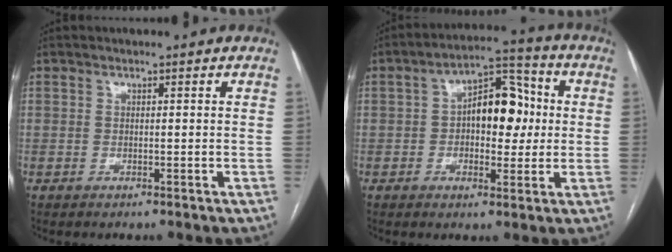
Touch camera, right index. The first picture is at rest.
{"total": 10.1, "force": [0.6, 5.2, 8.6], "torque": [-0.129, 0.034, 0.010]}